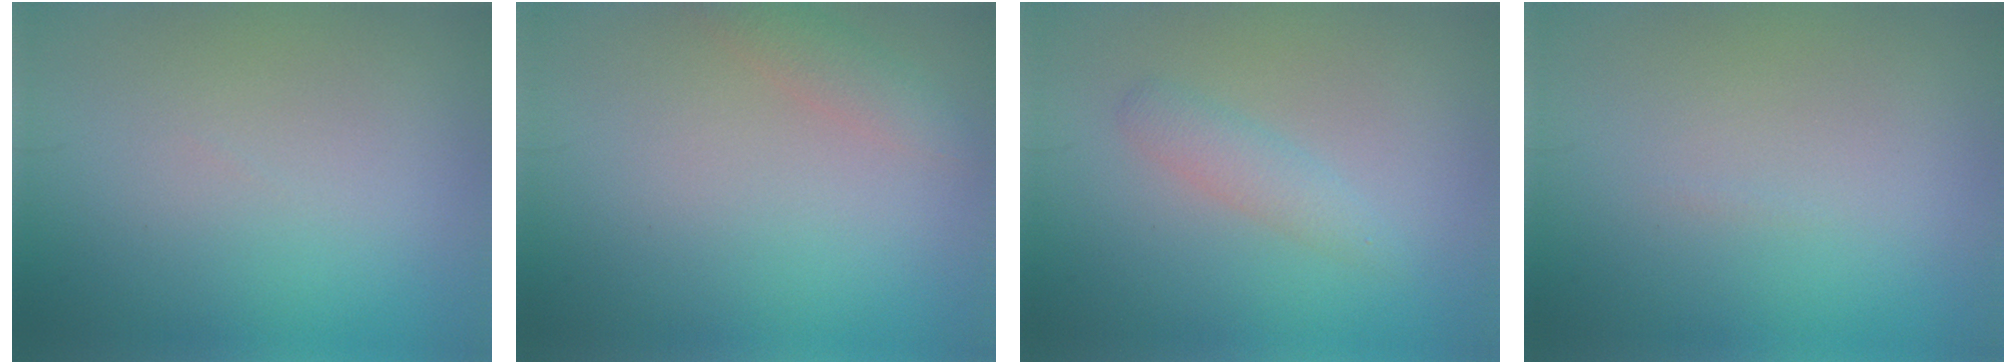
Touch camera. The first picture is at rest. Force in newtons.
{"total": 1.6, "press": 1.6, "slide": 0.2}
{"total": 1.7, "press": 1.7, "slide": 0.0}
{"total": 0.0}